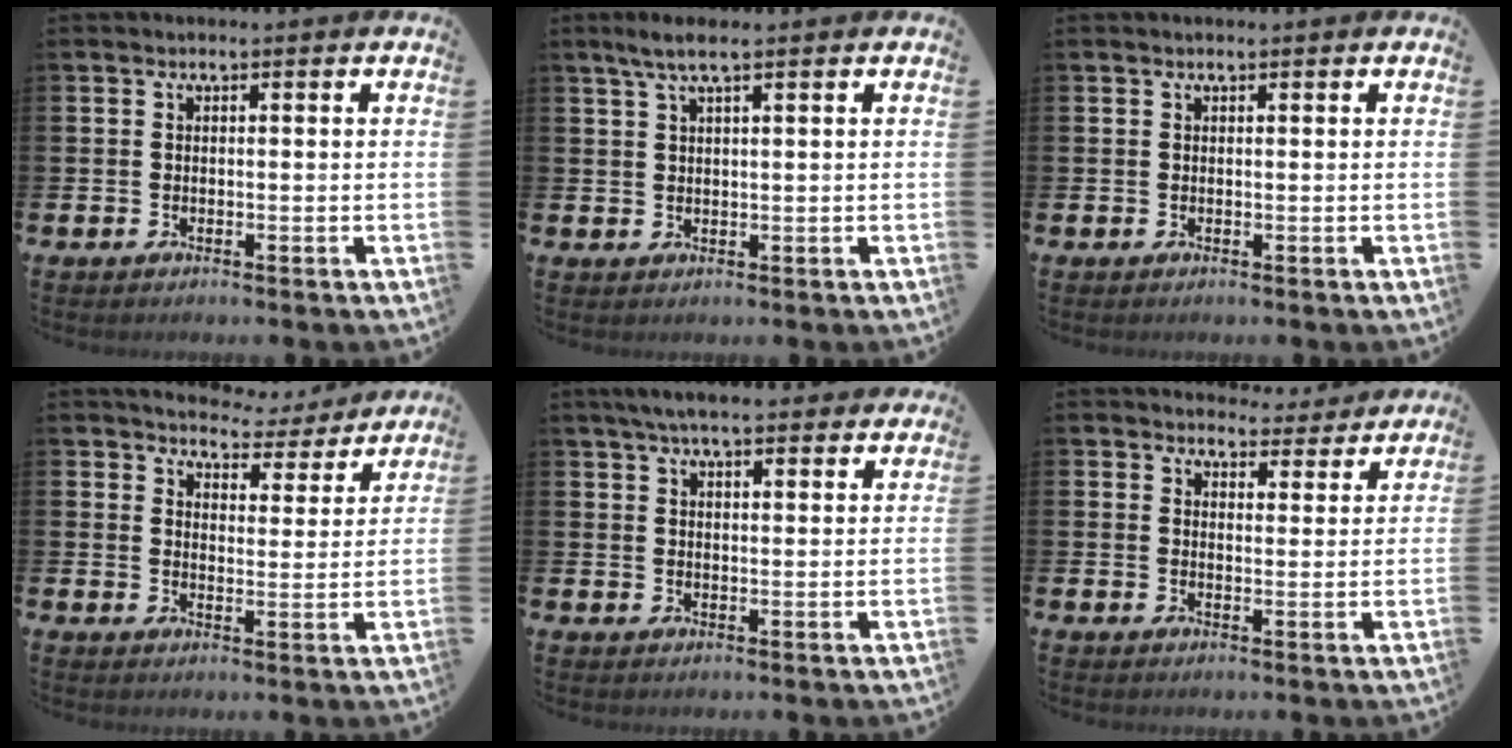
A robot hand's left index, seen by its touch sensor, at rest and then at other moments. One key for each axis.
{"total": 3.2, "fx": 2.1, "fy": 0.4, "fz": 2.4, "tx": -0.049, "ty": 0.005, "tz": 0.036}
{"total": 0.0}
{"total": 5.2, "fx": 5.0, "fy": 1.4, "fz": 0.4, "tx": -0.006, "ty": -0.044, "tz": 0.080}
{"total": 5.0, "fx": 4.6, "fy": 0.9, "fz": 1.9, "tx": -0.046, "ty": -0.011, "tz": 0.083}
{"total": 4.2, "fx": 4.1, "fy": 1.0, "fz": -0.2, "tx": 0.014, "ty": -0.034, "tz": 0.069}